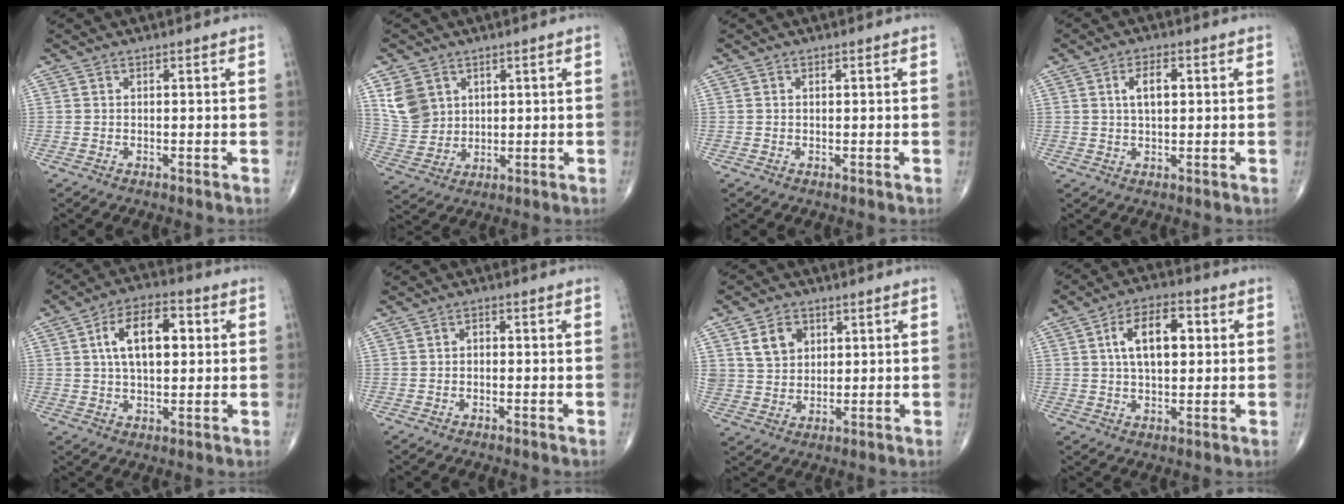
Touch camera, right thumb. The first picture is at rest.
{"total": 7.8, "force": [3.3, 6.2, 3.4], "torque": [-0.051, -0.013, 0.075]}
{"total": 0.0}
{"total": 4.8, "force": [1.2, 2.4, 4.0], "torque": [-0.068, 0.002, 0.020]}
{"total": 12.4, "force": [2.6, 6.7, 10.2], "torque": [-0.155, 0.012, 0.040]}
{"total": 1.3, "force": [-0.1, 1.0, 0.9], "torque": [-0.007, 0.007, -0.005]}
{"total": 7.6, "force": [3.1, 5.9, 3.6], "torque": [-0.042, -0.014, 0.062]}
{"total": 11.2, "force": [2.3, 6.0, 9.1], "torque": [-0.136, 0.012, 0.035]}